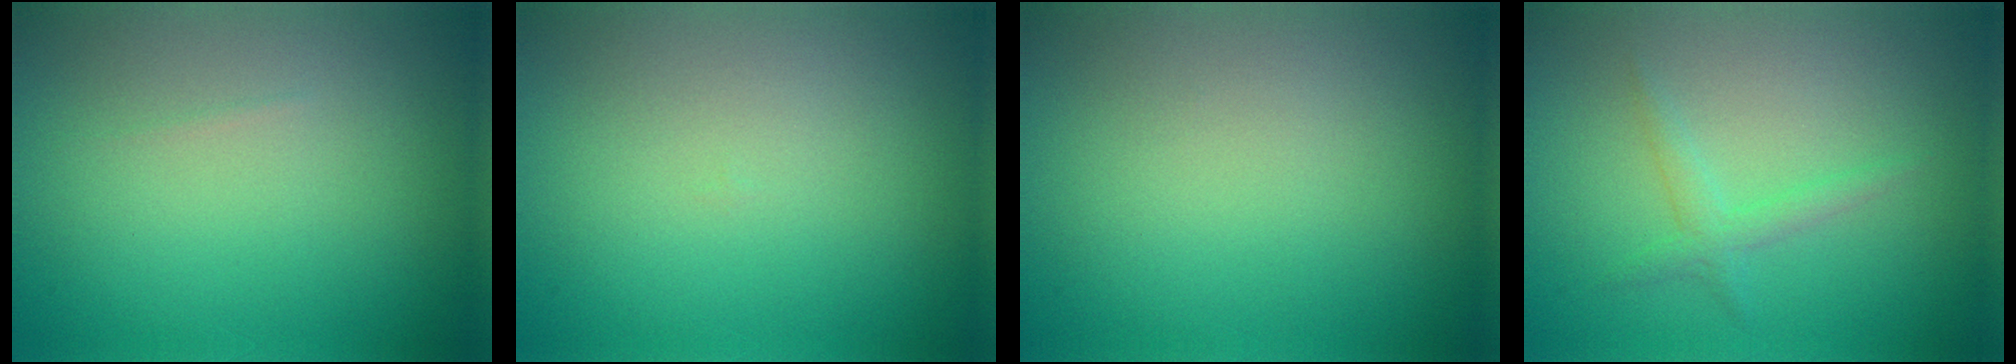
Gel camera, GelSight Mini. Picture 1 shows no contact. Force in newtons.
{"total": 0.0}
{"total": 0.0}
{"total": 1.6, "press": 1.6, "slide": 0.1}